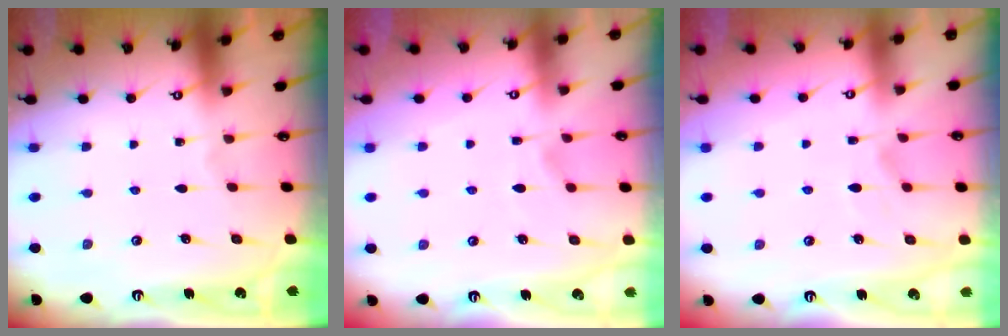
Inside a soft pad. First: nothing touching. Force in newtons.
{"total": 2.8, "press": 2.6, "slide": 1.2}
{"total": 1.6, "press": 1.0, "slide": 1.2}